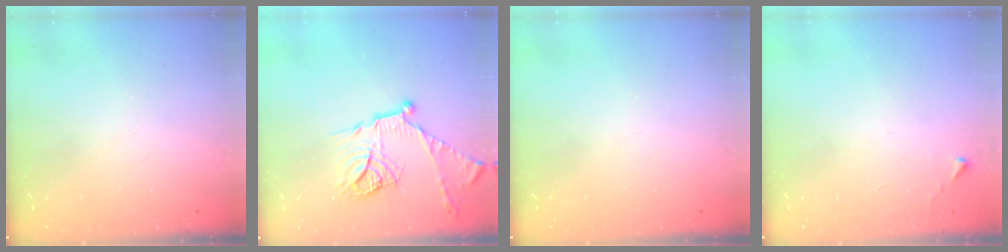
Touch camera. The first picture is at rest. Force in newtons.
{"total": 16.0, "press": 16.0, "slide": 1.4}
{"total": 0.0}
{"total": 2.7, "press": 2.6, "slide": 0.4}